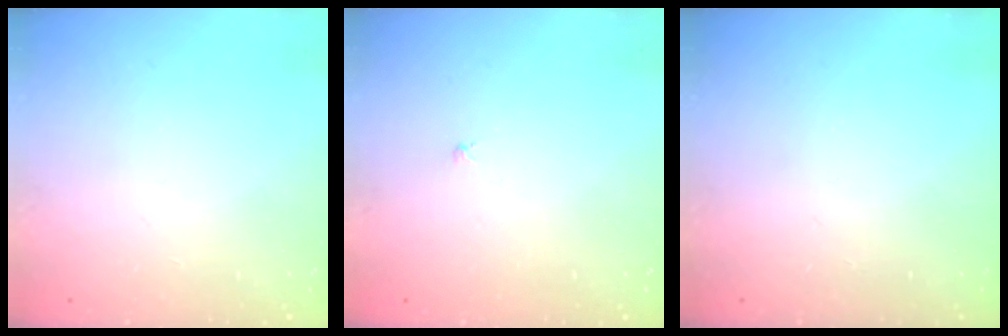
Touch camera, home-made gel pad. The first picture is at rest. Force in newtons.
{"total": 1.0, "press": 0.9, "slide": 0.3}
{"total": 0.0}